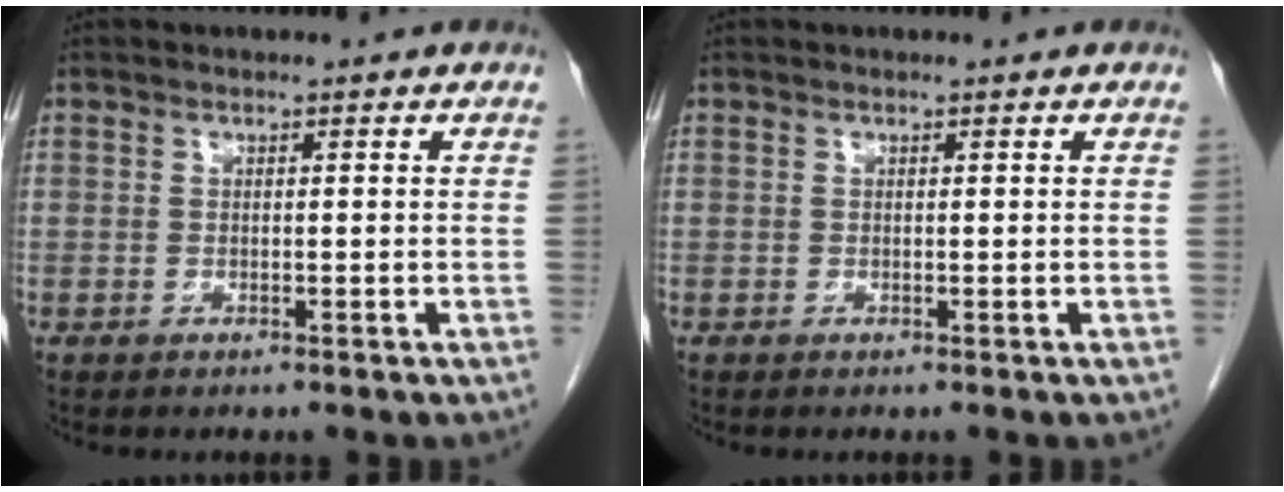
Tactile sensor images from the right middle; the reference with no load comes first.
{"total": 0.0}